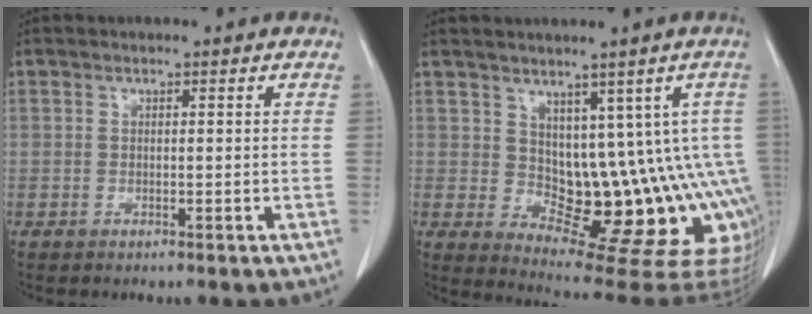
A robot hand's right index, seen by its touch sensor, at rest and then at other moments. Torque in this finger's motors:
{"motor_torque": [1.63, -0.16, 0.38, 0.07]}